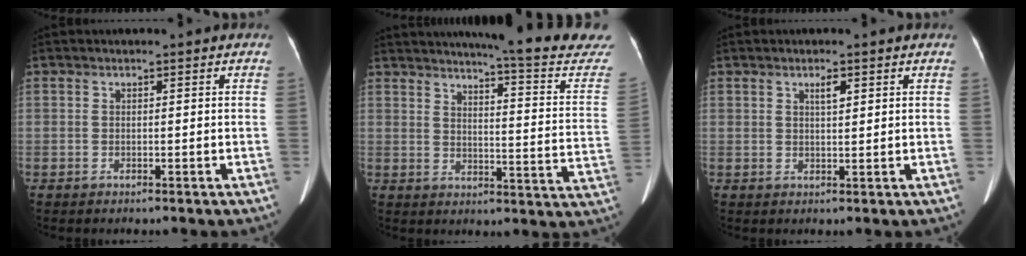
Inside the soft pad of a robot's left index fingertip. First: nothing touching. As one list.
[{"total": 20.7, "force": [18.9, 0.0, 8.6], "torque": [-0.112, -0.096, 0.213]}, {"total": 1.5, "force": [0.7, 0.4, 1.3], "torque": [-0.020, -0.004, 0.012]}]